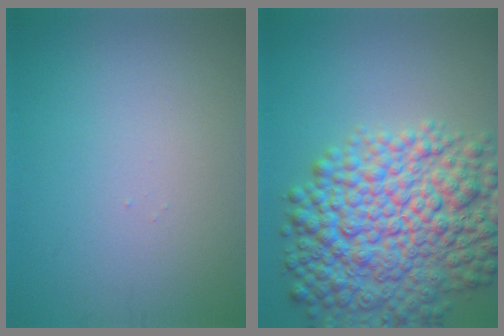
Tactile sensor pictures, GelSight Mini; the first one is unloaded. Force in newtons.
{"total": 11.8, "press": 11.8, "slide": 0.4}